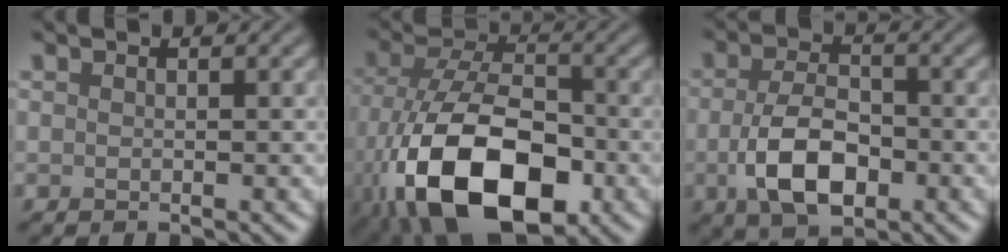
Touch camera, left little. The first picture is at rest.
{"total": 13.8, "force": [-5.9, 7.1, 10.2], "torque": [-0.201, -0.030, -0.107]}
{"total": 6.0, "force": [-1.9, 3.2, 4.7], "torque": [-0.098, -0.007, -0.038]}